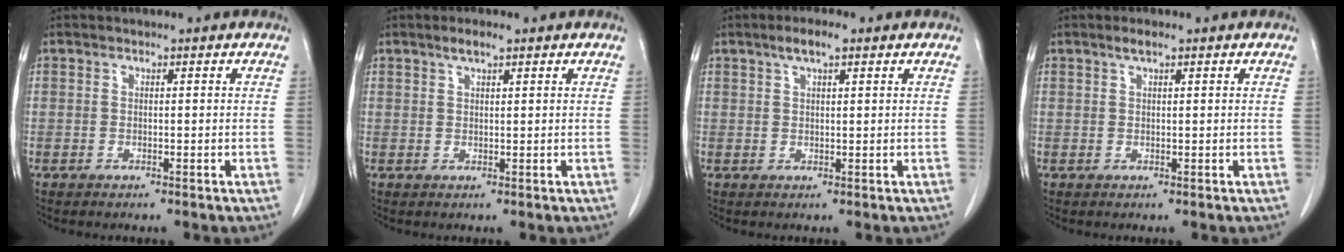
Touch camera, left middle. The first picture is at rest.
{"total": 2.0, "force": [1.4, 0.4, 1.4], "torque": [-0.030, 0.005, 0.026]}
{"total": 3.1, "force": [1.9, 0.7, 2.3], "torque": [-0.046, 0.008, 0.034]}
{"total": 1.4, "force": [0.9, 0.2, 1.0], "torque": [-0.023, 0.004, 0.018]}